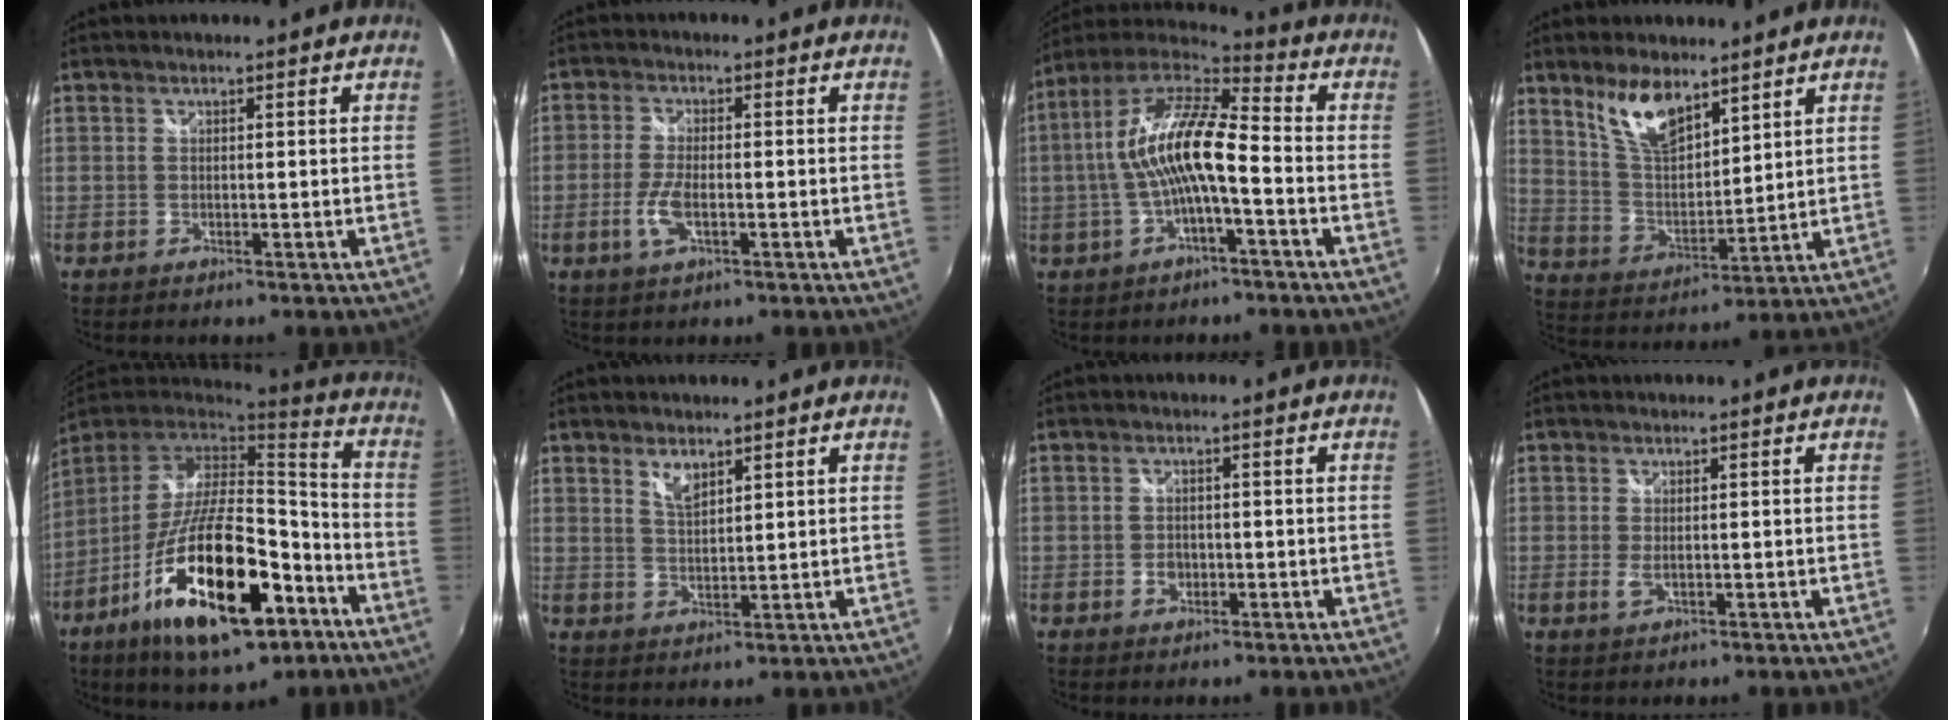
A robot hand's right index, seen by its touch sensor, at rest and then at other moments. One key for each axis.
{"total": 5.1, "fx": -1.7, "fy": 2.0, "fz": 4.4, "tx": -0.098, "ty": -0.006, "tz": -0.033}
{"total": 13.7, "fx": -1.8, "fy": 3.4, "fz": 13.2, "tx": -0.249, "ty": 0.012, "tz": -0.035}
{"total": 10.5, "fx": 7.2, "fy": 4.2, "fz": 6.4, "tx": -0.118, "ty": 0.003, "tz": 0.145}
{"total": 26.4, "fx": -12.6, "fy": 9.9, "fz": 21.0, "tx": -0.380, "ty": -0.038, "tz": -0.204}
{"total": 3.4, "fx": 2.4, "fy": 1.3, "fz": 2.1, "tx": -0.036, "ty": -0.004, "tz": 0.041}
{"total": 2.3, "fx": -0.7, "fy": 1.9, "fz": 1.1, "tx": -0.019, "ty": 0.000, "tz": -0.012}
{"total": 1.7, "fx": -0.1, "fy": 0.7, "fz": 1.6, "tx": -0.032, "ty": -0.005, "tz": 0.000}